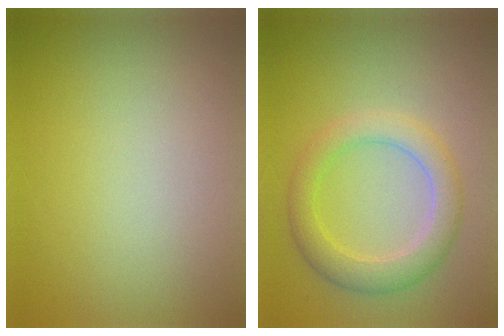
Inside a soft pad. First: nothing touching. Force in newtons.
{"total": 3.8, "press": 3.8, "slide": 0.0}